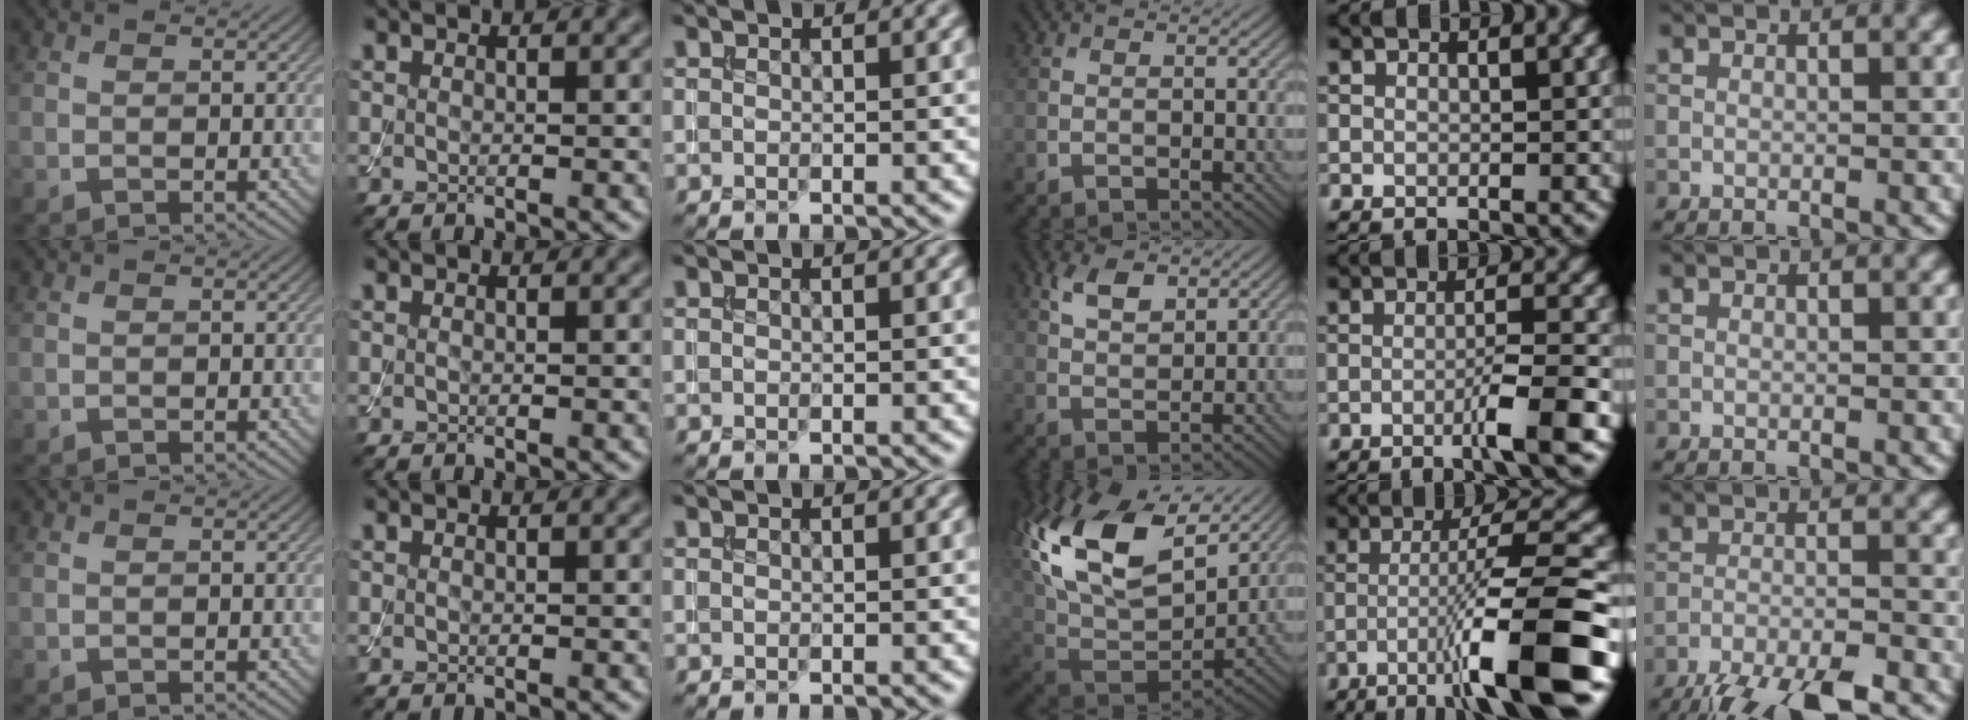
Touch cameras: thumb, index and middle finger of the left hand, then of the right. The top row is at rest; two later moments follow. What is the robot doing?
{"motion": "assemble", "object": "toy tower of hanoi"}